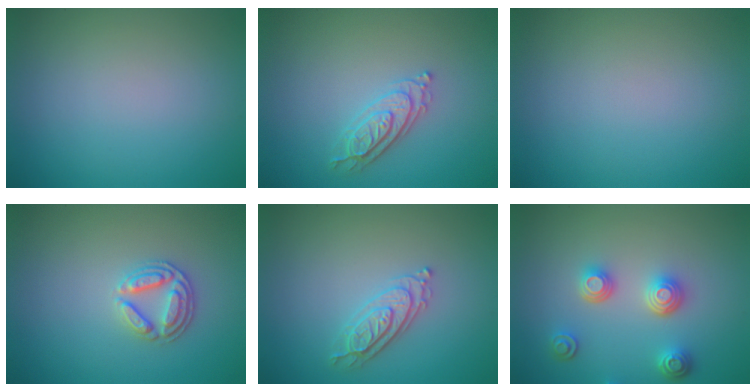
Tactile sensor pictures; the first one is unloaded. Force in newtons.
{"total": 2.4, "press": 2.3, "slide": 0.7}
{"total": 0.0}
{"total": 2.7, "press": 2.6, "slide": 0.9}
{"total": 2.4, "press": 2.3, "slide": 0.7}
{"total": 3.6, "press": 3.0, "slide": 2.0}